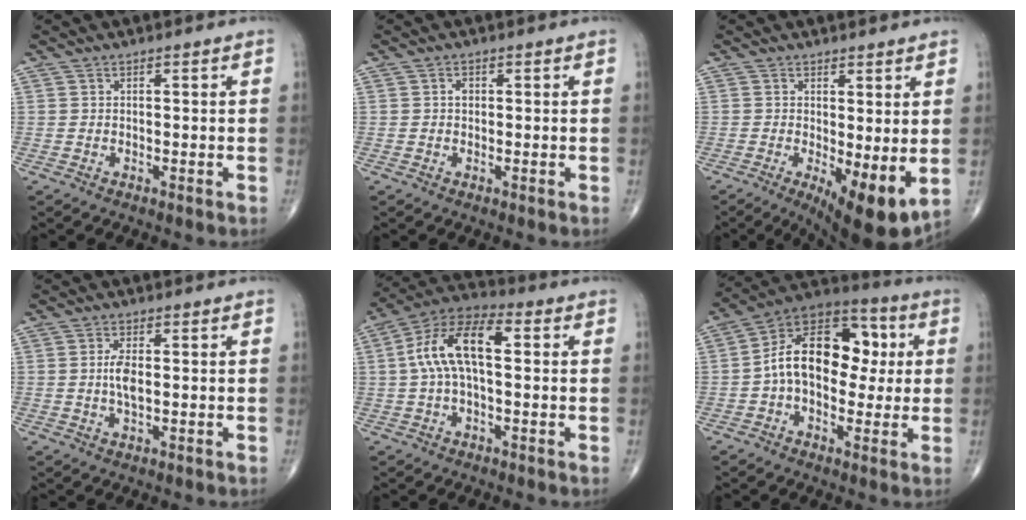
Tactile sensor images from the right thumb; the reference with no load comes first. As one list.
[{"total": 1.2, "force": [0.2, 0.9, 0.8], "torque": [-0.009, 0.002, 0.001]}, {"total": 9.6, "force": [-1.1, 3.1, 9.0], "torque": [-0.135, -0.027, -0.008]}, {"total": 3.7, "force": [0.1, 1.5, 3.4], "torque": [-0.071, -0.002, 0.001]}, {"total": 12.9, "force": [1.3, 6.0, 11.4], "torque": [-0.222, 0.042, 0.016]}, {"total": 18.0, "force": [1.3, 11.7, 13.7], "torque": [-0.183, 0.041, 0.009]}]